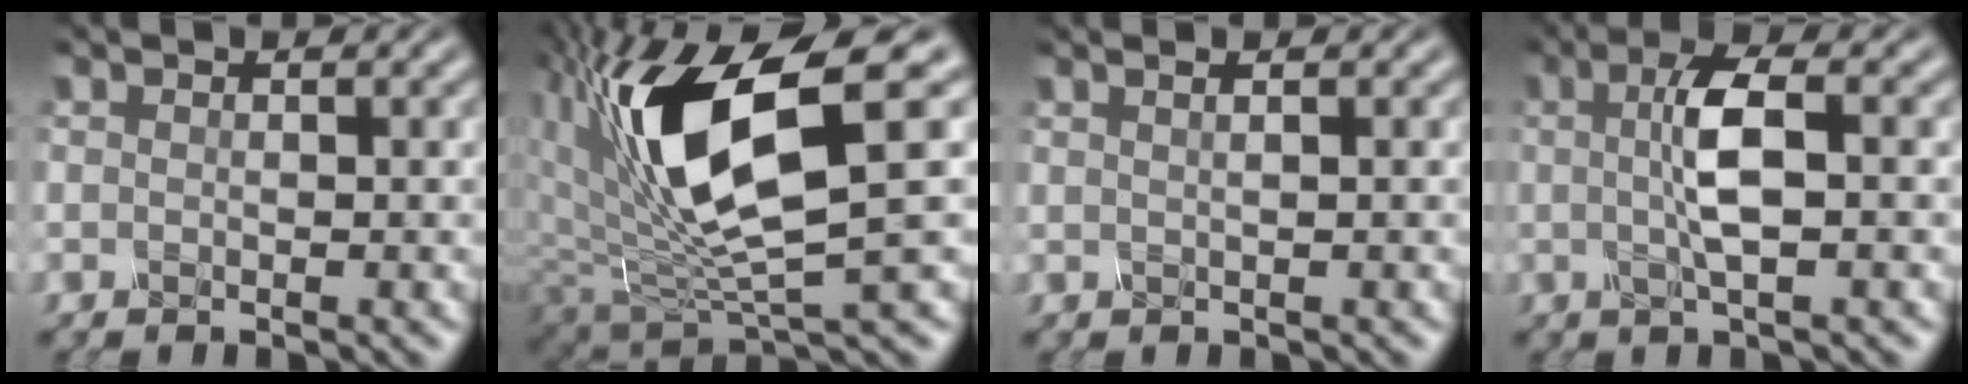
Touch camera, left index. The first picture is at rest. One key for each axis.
{"total": 9.5, "fx": 3.1, "fy": 3.0, "fz": 8.4, "tx": -0.172, "ty": -0.007, "tz": 0.068}
{"total": 2.1, "fx": 1.3, "fy": 1.0, "fz": 1.4, "tx": -0.006, "ty": 0.018, "tz": -0.010}
{"total": 3.1, "fx": 0.4, "fy": 0.3, "fz": 3.1, "tx": -0.070, "ty": 0.008, "tz": 0.013}